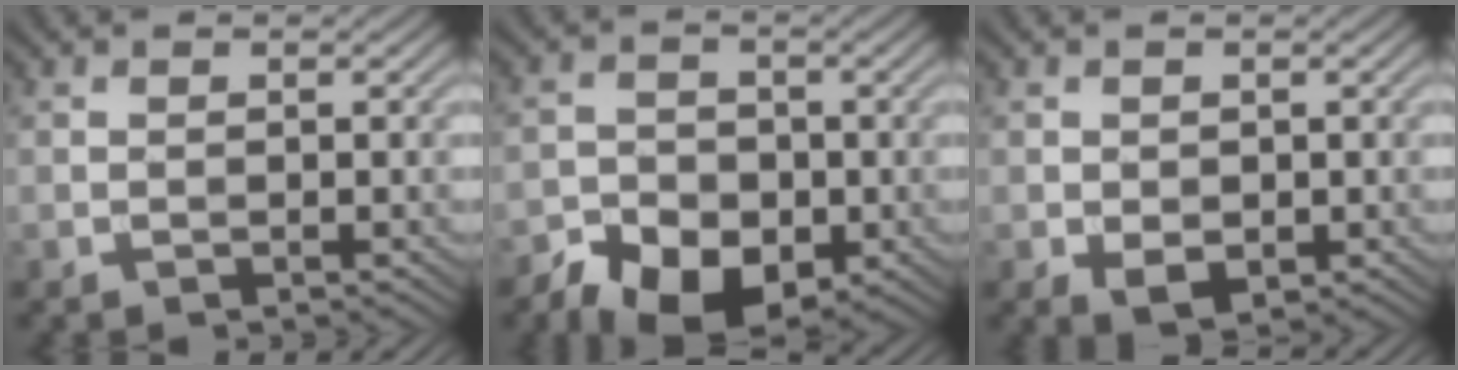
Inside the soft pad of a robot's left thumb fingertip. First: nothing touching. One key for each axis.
{"total": 9.2, "fx": -5.6, "fy": 6.2, "fz": 3.9, "tx": -0.054, "ty": -0.018, "tz": -0.101}
{"total": 2.9, "fx": -0.7, "fy": 2.2, "fz": 1.8, "tx": -0.038, "ty": -0.012, "tz": -0.011}